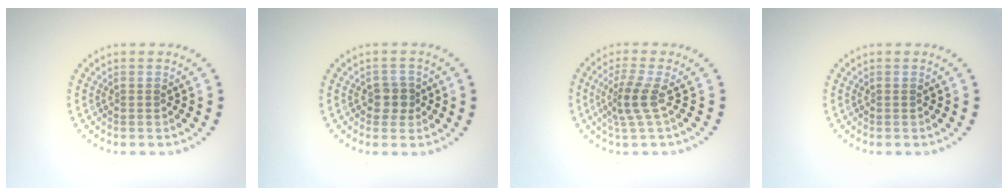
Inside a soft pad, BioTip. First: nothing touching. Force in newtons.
{"total": 1.8, "press": 1.6, "slide": 0.9}
{"total": 2.5, "press": 1.9, "slide": 1.7}
{"total": 0.0}